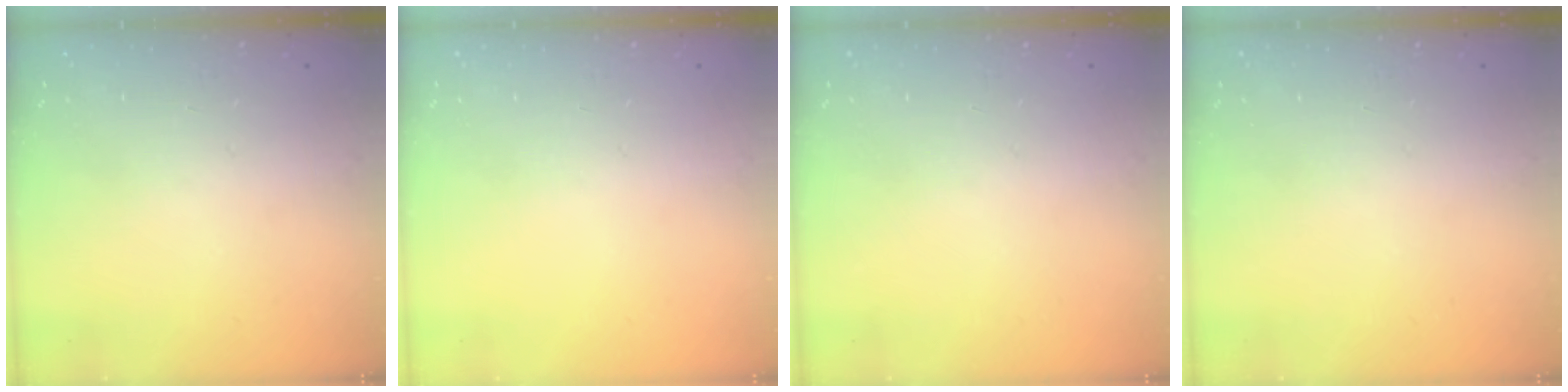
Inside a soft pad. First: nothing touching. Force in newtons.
{"total": 0.0}
{"total": 0.0}
{"total": 0.0}